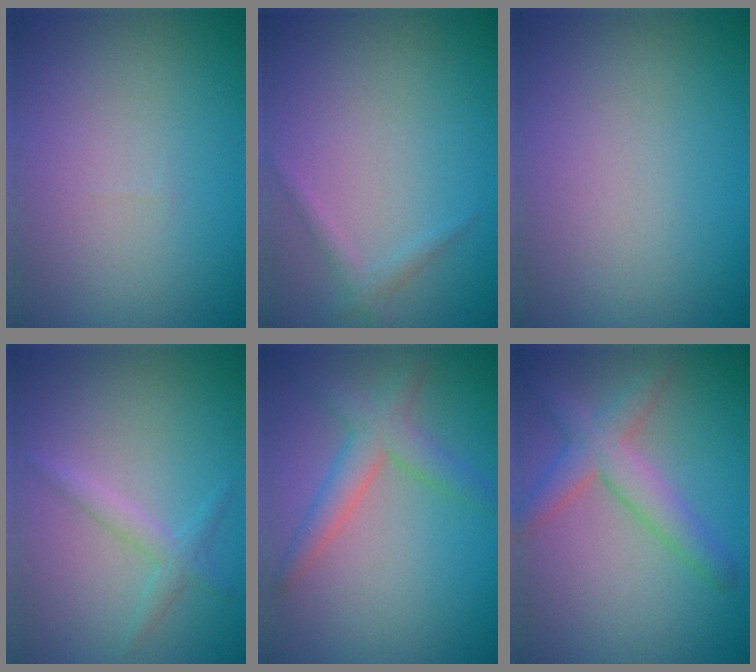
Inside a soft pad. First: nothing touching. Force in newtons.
{"total": 1.1, "press": 1.1, "slide": 0.1}
{"total": 0.0}
{"total": 1.7, "press": 1.7, "slide": 0.1}
{"total": 3.2, "press": 3.2, "slide": 0.2}
{"total": 3.9, "press": 3.9, "slide": 0.2}